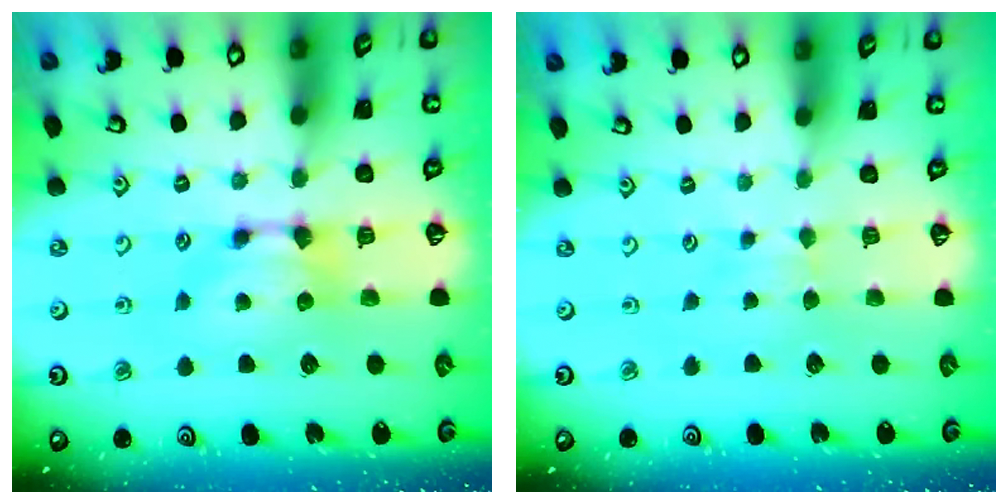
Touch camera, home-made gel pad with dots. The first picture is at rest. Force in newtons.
{"total": 2.6, "press": 2.5, "slide": 0.2}